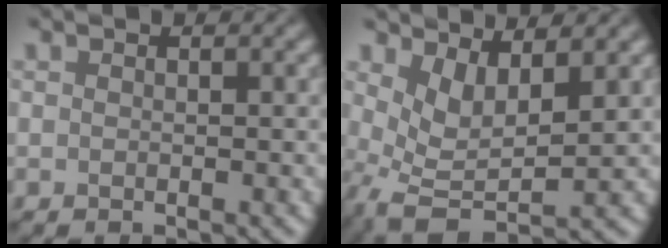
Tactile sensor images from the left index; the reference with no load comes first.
{"total": 4.1, "force": [0.6, 1.8, 3.6], "torque": [-0.074, -0.011, 0.015]}